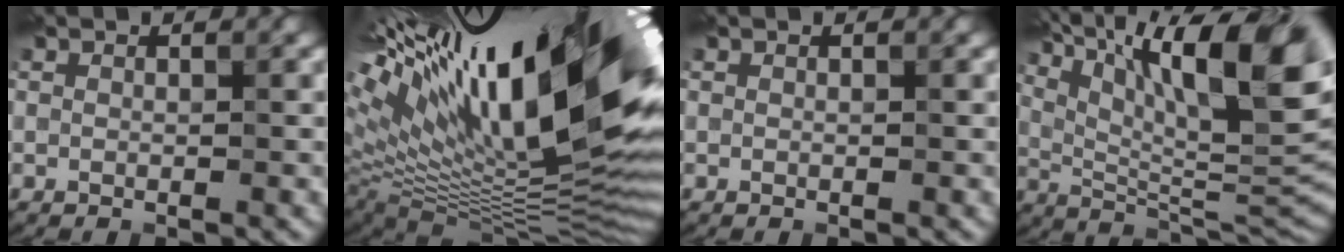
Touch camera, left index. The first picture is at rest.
{"total": 22.1, "force": [10.0, 7.5, 18.3], "torque": [-0.272, 0.057, 0.180]}
{"total": 0.0}
{"total": 16.1, "force": [7.3, 4.6, 13.5], "torque": [-0.206, 0.014, 0.127]}